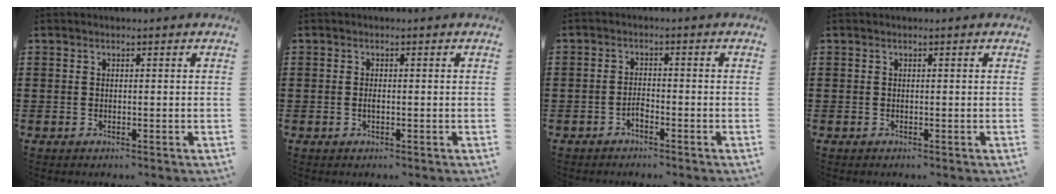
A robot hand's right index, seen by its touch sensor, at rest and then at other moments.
{"total": 0.8, "force": [-0.2, 0.2, 0.8], "torque": [-0.016, -0.004, -0.002]}
{"total": 1.6, "force": [-1.3, 0.6, 0.6], "torque": [-0.016, 0.002, -0.027]}
{"total": 0.0}